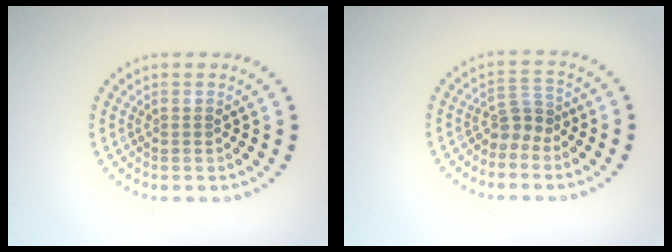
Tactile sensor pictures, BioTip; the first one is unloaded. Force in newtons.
{"total": 2.1, "press": 1.5, "slide": 1.5}